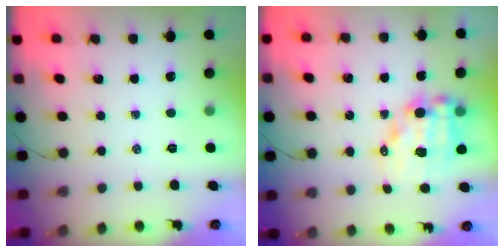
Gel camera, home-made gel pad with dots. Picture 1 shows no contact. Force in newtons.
{"total": 11.0, "press": 10.7, "slide": 2.7}